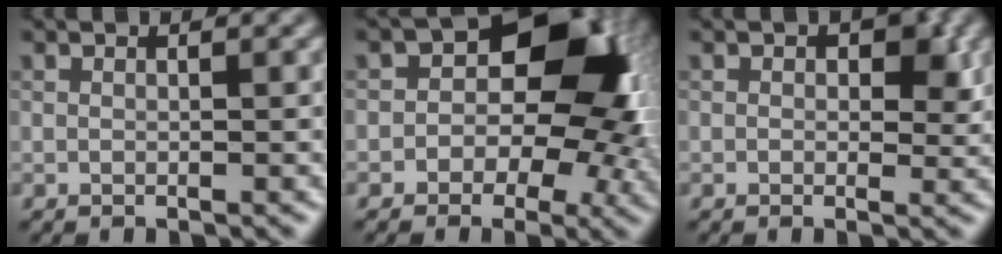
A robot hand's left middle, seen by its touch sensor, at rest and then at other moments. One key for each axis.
{"total": 9.3, "fx": 0.3, "fy": 6.4, "fz": 6.7, "tx": -0.047, "ty": 0.017, "tz": 0.006}
{"total": 2.1, "fx": 0.5, "fy": 1.3, "fz": 1.6, "tx": -0.028, "ty": 0.004, "tz": 0.021}